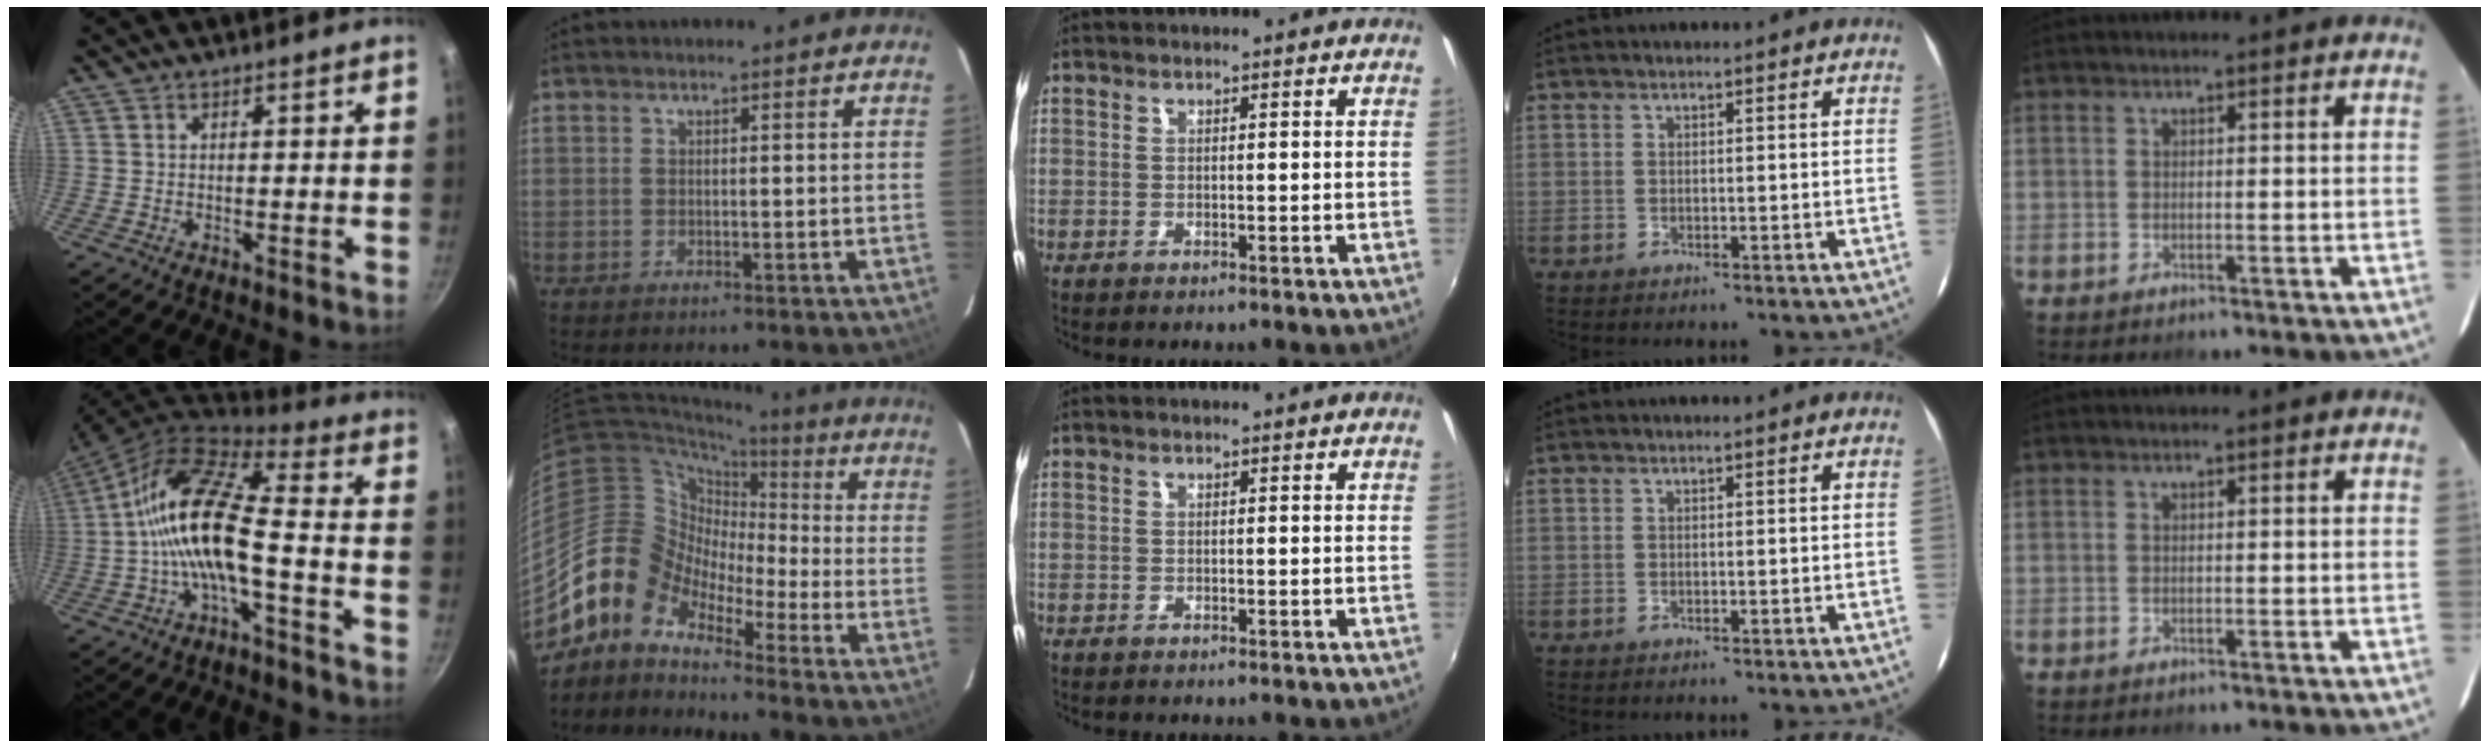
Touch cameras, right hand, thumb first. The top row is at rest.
{"thumb": {"total": 14.4, "force": [-3.4, 5.1, 13.1], "torque": [-0.258, 0.048, -0.077]}, "index": {"total": 11.1, "force": [-7.8, 7.2, 3.1], "torque": [-0.061, 0.031, -0.179]}}